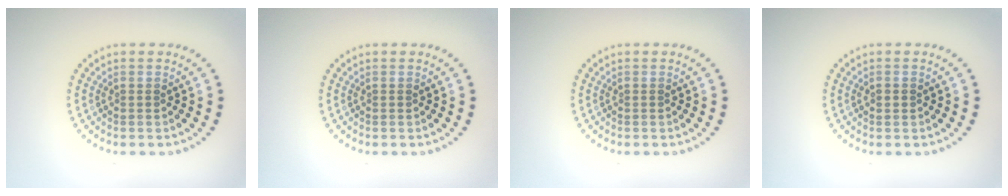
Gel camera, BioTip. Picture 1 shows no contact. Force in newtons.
{"total": 0.0}
{"total": 0.0}
{"total": 1.0, "press": 1.0, "slide": 0.1}